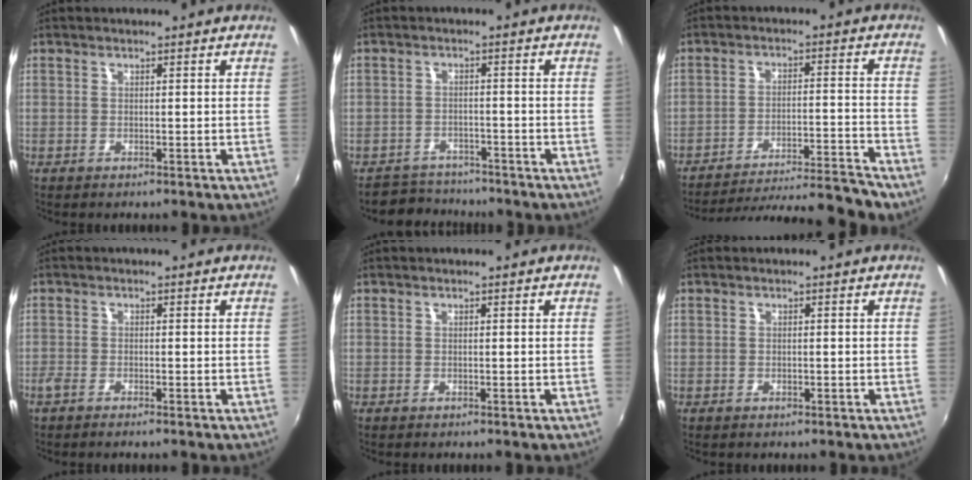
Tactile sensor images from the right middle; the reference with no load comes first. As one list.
[{"total": 5.1, "force": [-4.4, 2.4, -0.3], "torque": [-0.011, 0.013, -0.075]}, {"total": 15.2, "force": [-14.3, -1.2, 5.0], "torque": [-0.086, -0.004, -0.218]}, {"total": 1.9, "force": [-1.5, 0.3, 1.1], "torque": [-0.028, -0.005, -0.032]}, {"total": 0.0}, {"total": 0.5, "force": [-0.3, 0.4, 0.0], "torque": [0.001, -0.002, -0.006]}]